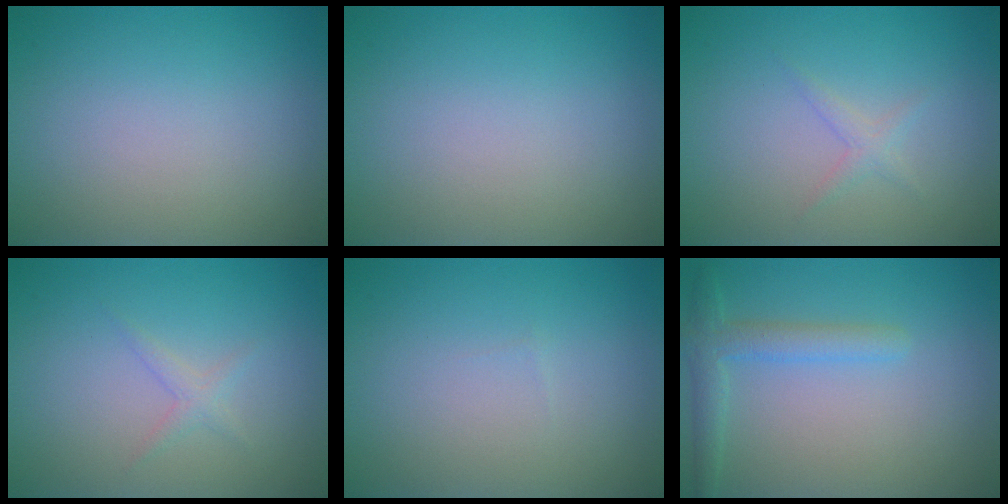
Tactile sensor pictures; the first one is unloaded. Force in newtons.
{"total": 0.0}
{"total": 1.1, "press": 1.1, "slide": 0.1}
{"total": 1.1, "press": 1.1, "slide": 0.1}
{"total": 0.0}
{"total": 2.6, "press": 2.6, "slide": 0.2}